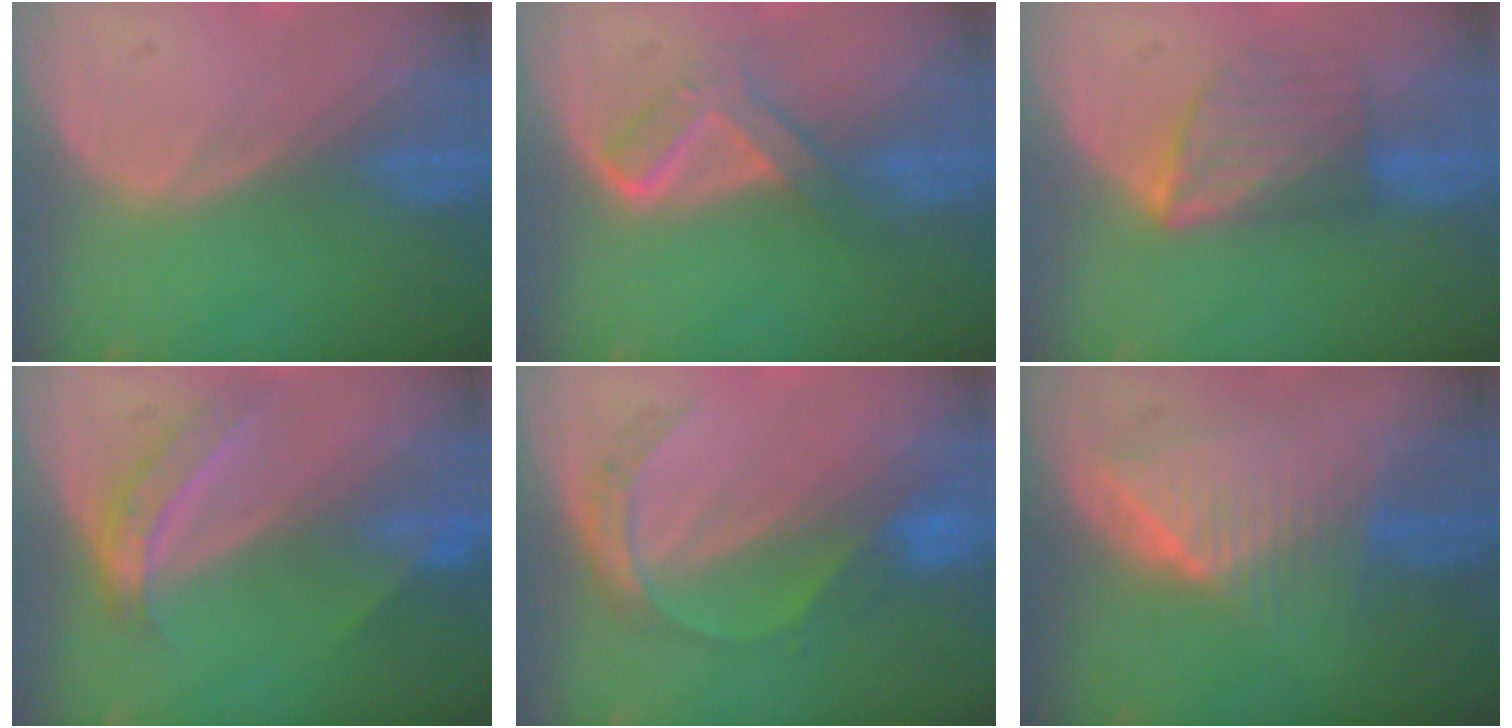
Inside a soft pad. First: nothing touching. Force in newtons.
{"total": 4.4, "press": 4.4, "slide": 0.4}
{"total": 5.8, "press": 5.6, "slide": 1.5}
{"total": 5.6, "press": 4.8, "slide": 2.9}
{"total": 5.3, "press": 5.0, "slide": 1.7}
{"total": 6.6, "press": 6.6, "slide": 0.1}